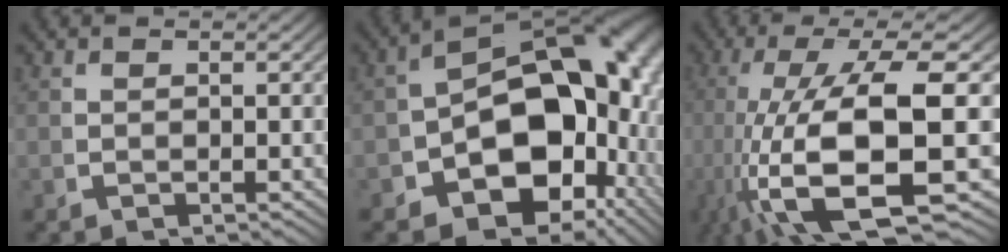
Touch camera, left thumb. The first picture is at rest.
{"total": 18.6, "force": [-2.2, 12.4, 13.6], "torque": [-0.207, -0.061, -0.017]}
{"total": 16.0, "force": [-1.3, 7.5, 14.0], "torque": [-0.299, -0.051, 0.022]}